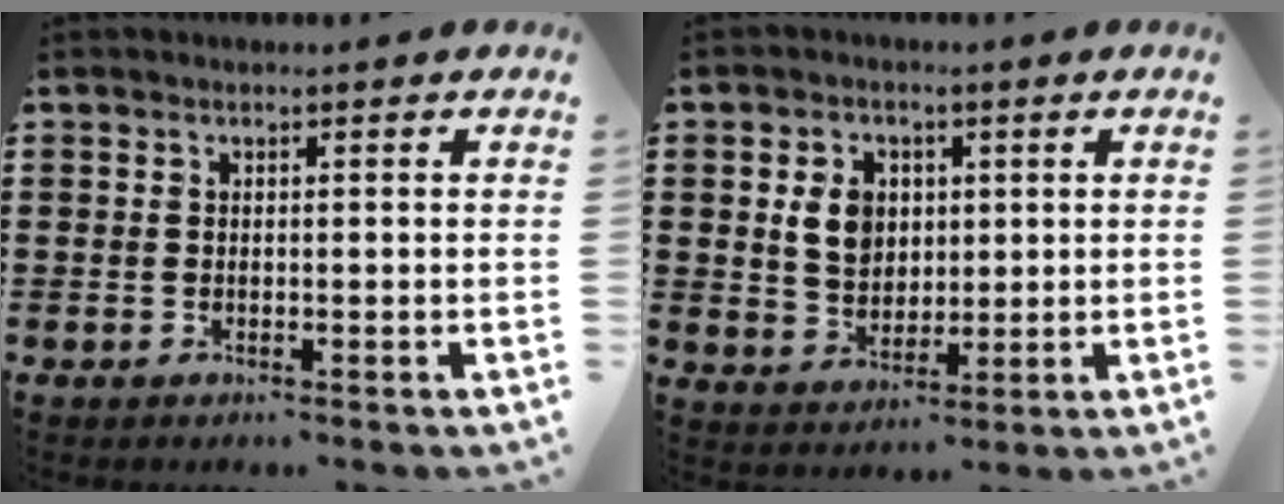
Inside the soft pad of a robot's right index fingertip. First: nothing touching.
{"total": 5.9, "force": [1.3, 4.6, 3.4], "torque": [-0.075, 0.012, 0.021]}